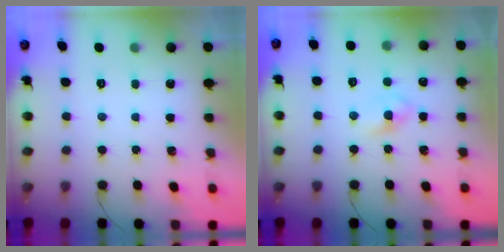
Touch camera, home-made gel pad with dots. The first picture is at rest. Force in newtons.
{"total": 2.7, "press": 2.5, "slide": 1.1}